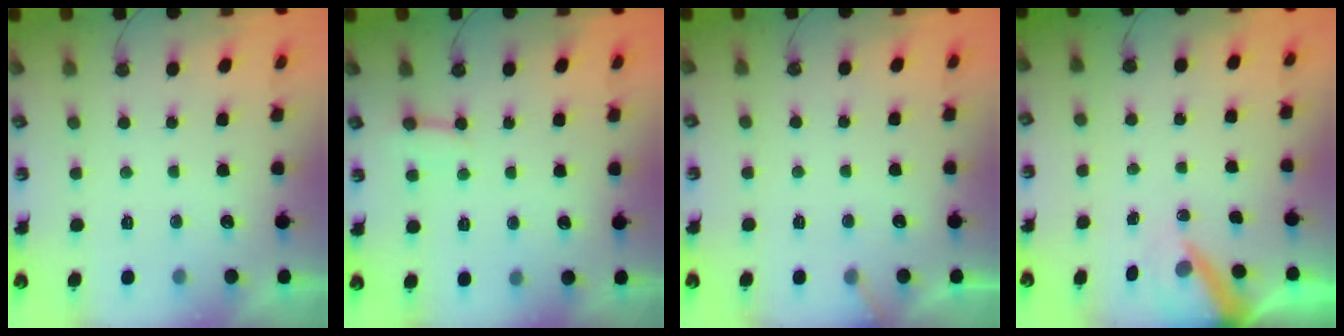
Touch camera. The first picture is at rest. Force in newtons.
{"total": 3.1, "press": 3.0, "slide": 0.3}
{"total": 2.9, "press": 2.9, "slide": 0.2}
{"total": 7.1, "press": 7.1, "slide": 0.2}